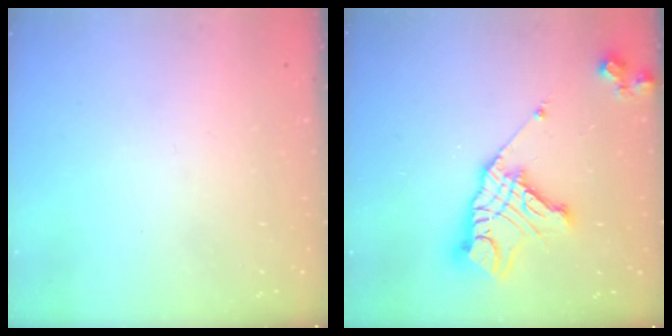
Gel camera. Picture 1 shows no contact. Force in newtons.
{"total": 16.6, "press": 16.5, "slide": 1.6}